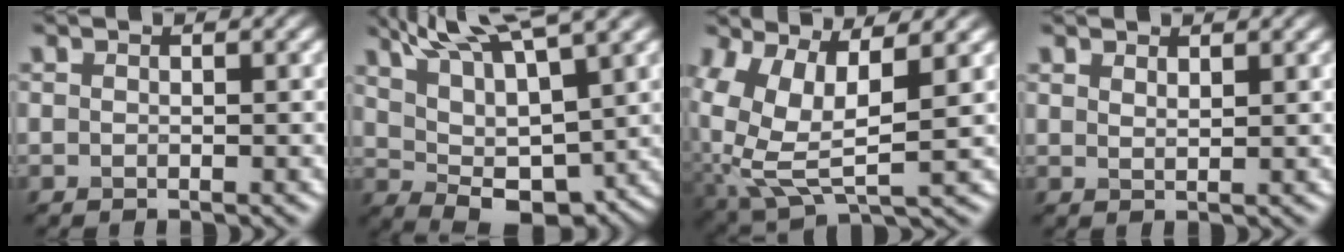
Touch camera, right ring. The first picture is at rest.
{"total": 9.7, "force": [5.5, 3.4, 7.2], "torque": [-0.134, 0.011, 0.099]}
{"total": 9.1, "force": [1.3, 4.8, 7.6], "torque": [-0.182, -0.016, 0.033]}
{"total": 1.2, "force": [1.1, 0.3, 0.4], "torque": [-0.009, -0.001, 0.021]}